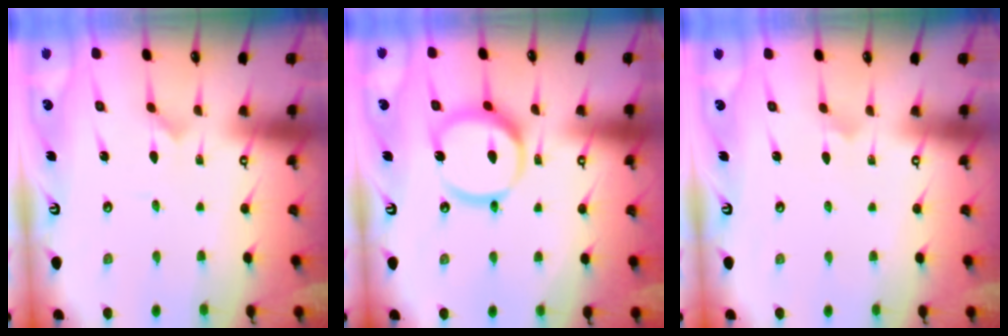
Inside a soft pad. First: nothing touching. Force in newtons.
{"total": 14.3, "press": 14.2, "slide": 1.6}
{"total": 1.9, "press": 1.9, "slide": 0.1}